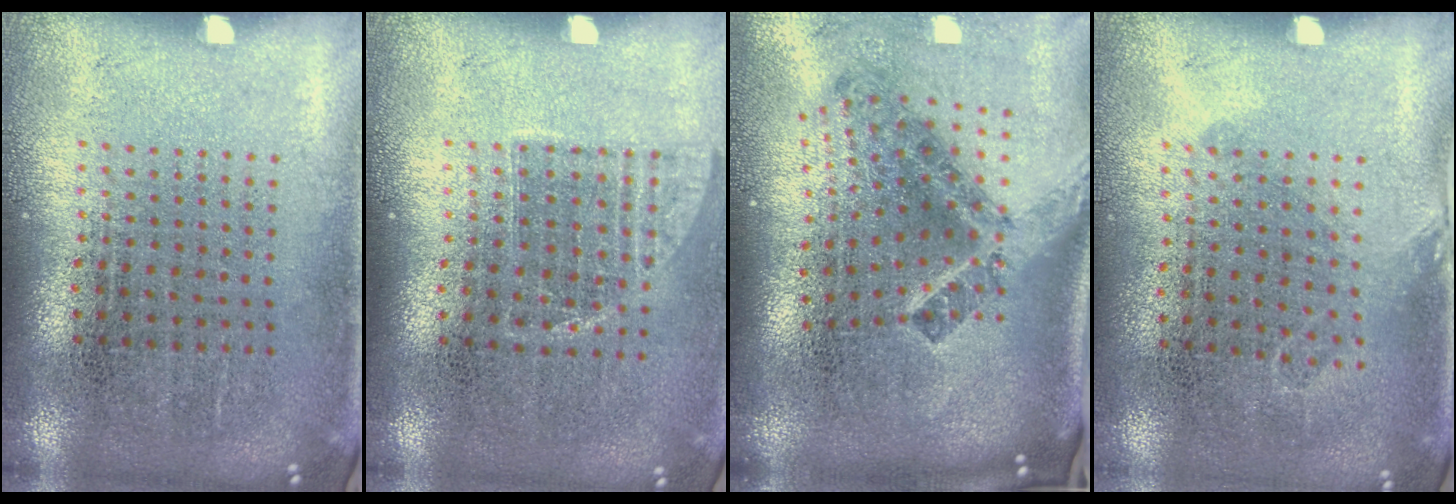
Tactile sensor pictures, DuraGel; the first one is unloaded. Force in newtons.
{"total": 0.9, "press": 0.8, "slide": 0.4}
{"total": 2.7, "press": 1.6, "slide": 2.1}
{"total": 0.9, "press": 0.7, "slide": 0.6}